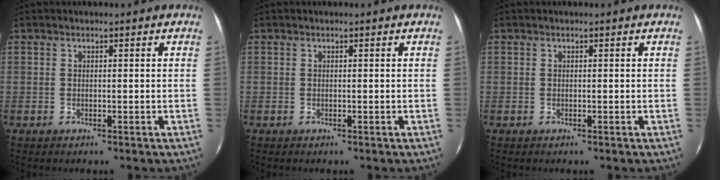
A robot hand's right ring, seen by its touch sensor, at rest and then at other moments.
{"total": 0.0}
{"total": 0.0}